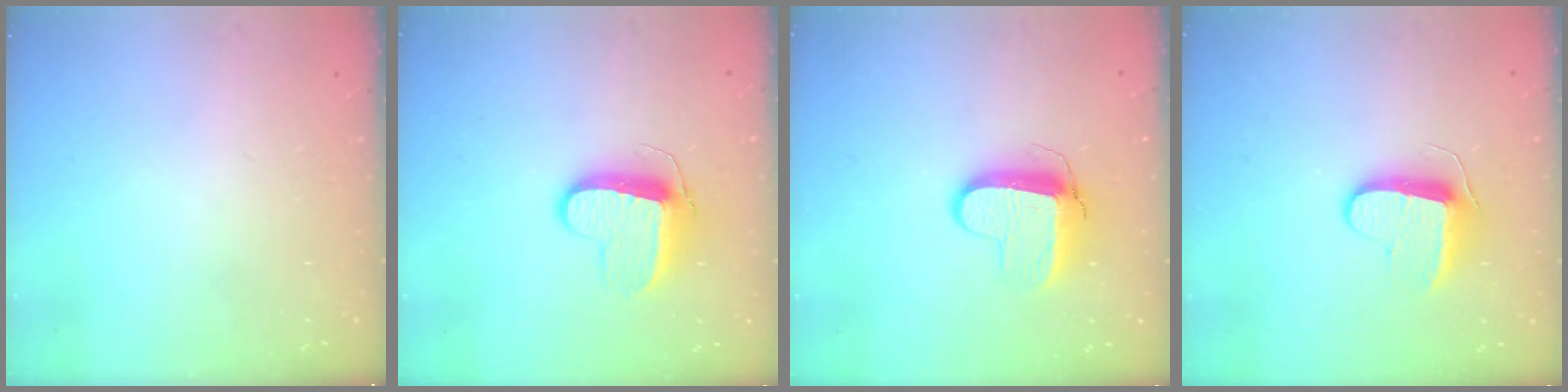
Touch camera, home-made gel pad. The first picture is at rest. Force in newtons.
{"total": 10.3, "press": 10.3, "slide": 0.4}
{"total": 8.9, "press": 8.8, "slide": 1.0}
{"total": 9.6, "press": 9.6, "slide": 0.4}